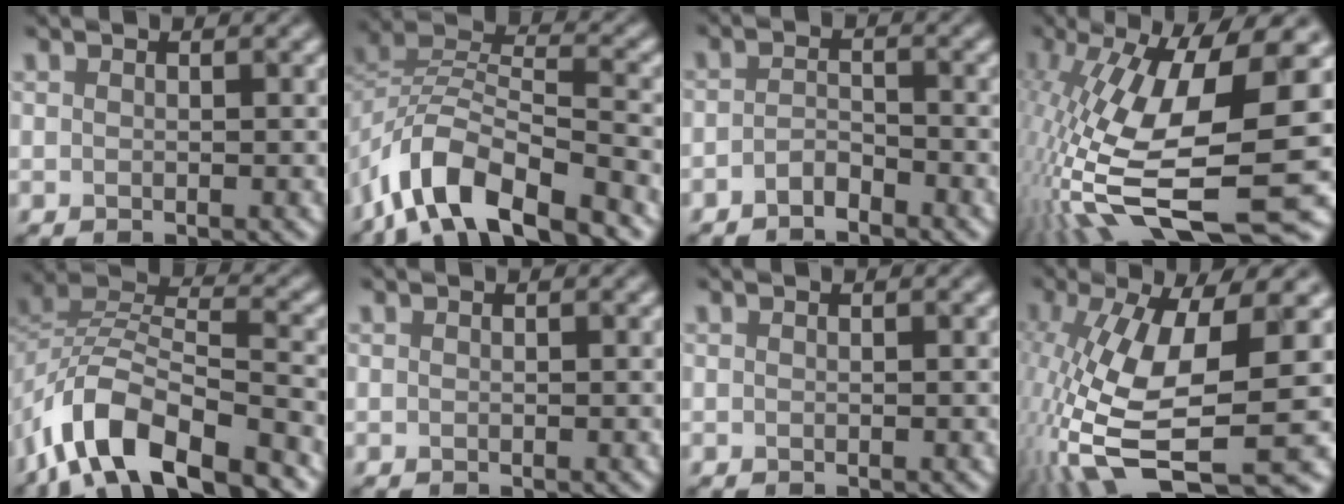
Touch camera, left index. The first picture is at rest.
{"total": 9.4, "force": [-7.2, 3.5, 4.9], "torque": [-0.092, -0.003, -0.129]}
{"total": 2.2, "force": [-2.2, 0.0, 0.1], "torque": [-0.013, 0.002, -0.029]}
{"total": 14.6, "force": [-2.3, 3.8, 13.9], "torque": [-0.277, 0.002, -0.017]}
{"total": 10.6, "force": [-7.8, 4.2, 5.9], "torque": [-0.109, -0.002, -0.136]}
{"total": 0.0}
{"total": 0.0}
{"total": 12.2, "force": [-3.2, 3.4, 11.3], "torque": [-0.240, -0.010, -0.031]}